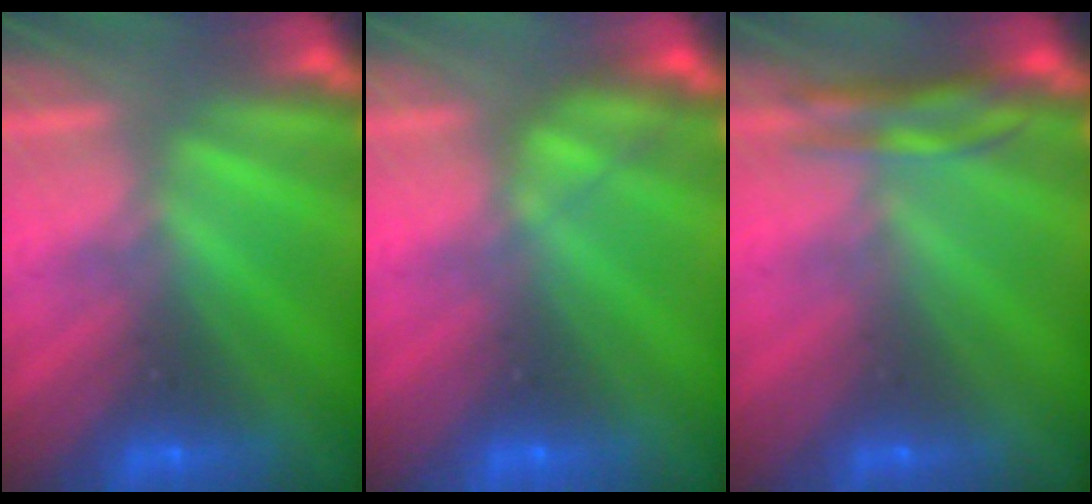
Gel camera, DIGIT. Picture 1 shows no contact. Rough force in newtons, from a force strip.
{"total": 1.7}
{"total": 4.2}